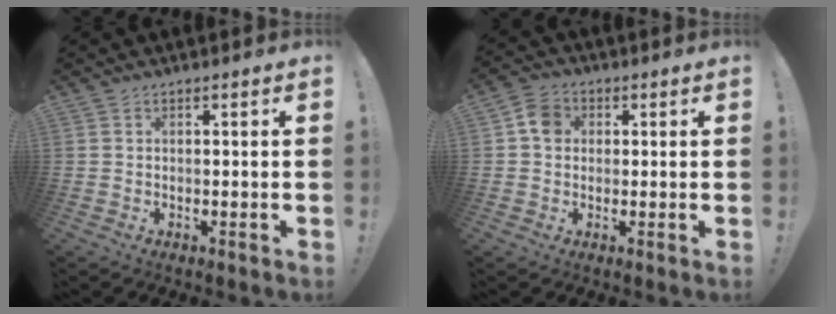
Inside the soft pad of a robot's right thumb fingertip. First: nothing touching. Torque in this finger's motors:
{"motor_torque": [0.57, 0.82, 0.64, -0.28, -0.01]}